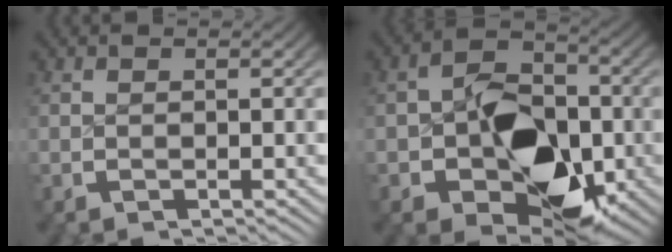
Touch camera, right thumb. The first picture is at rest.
{"total": 13.8, "force": [-2.5, 9.2, 9.9], "torque": [-0.162, -0.046, -0.025]}